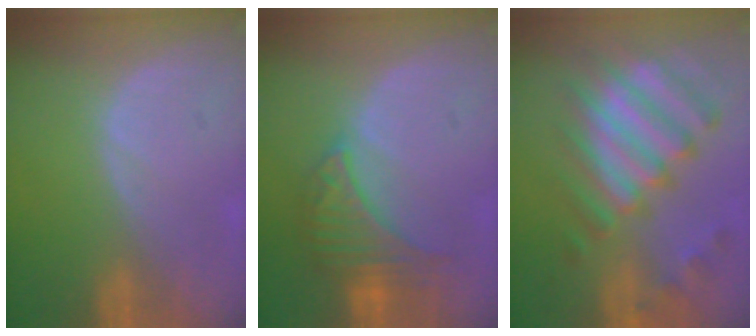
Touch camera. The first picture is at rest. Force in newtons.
{"total": 6.6, "press": 6.6, "slide": 0.7}
{"total": 12.3, "press": 10.6, "slide": 6.2}